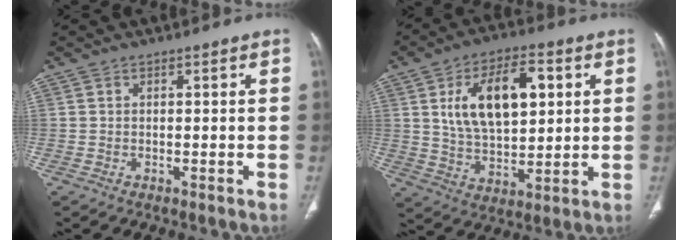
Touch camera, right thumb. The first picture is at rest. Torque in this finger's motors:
{"motor_torque": [0.10, 0.33, 0.44, -0.15, 0.23]}